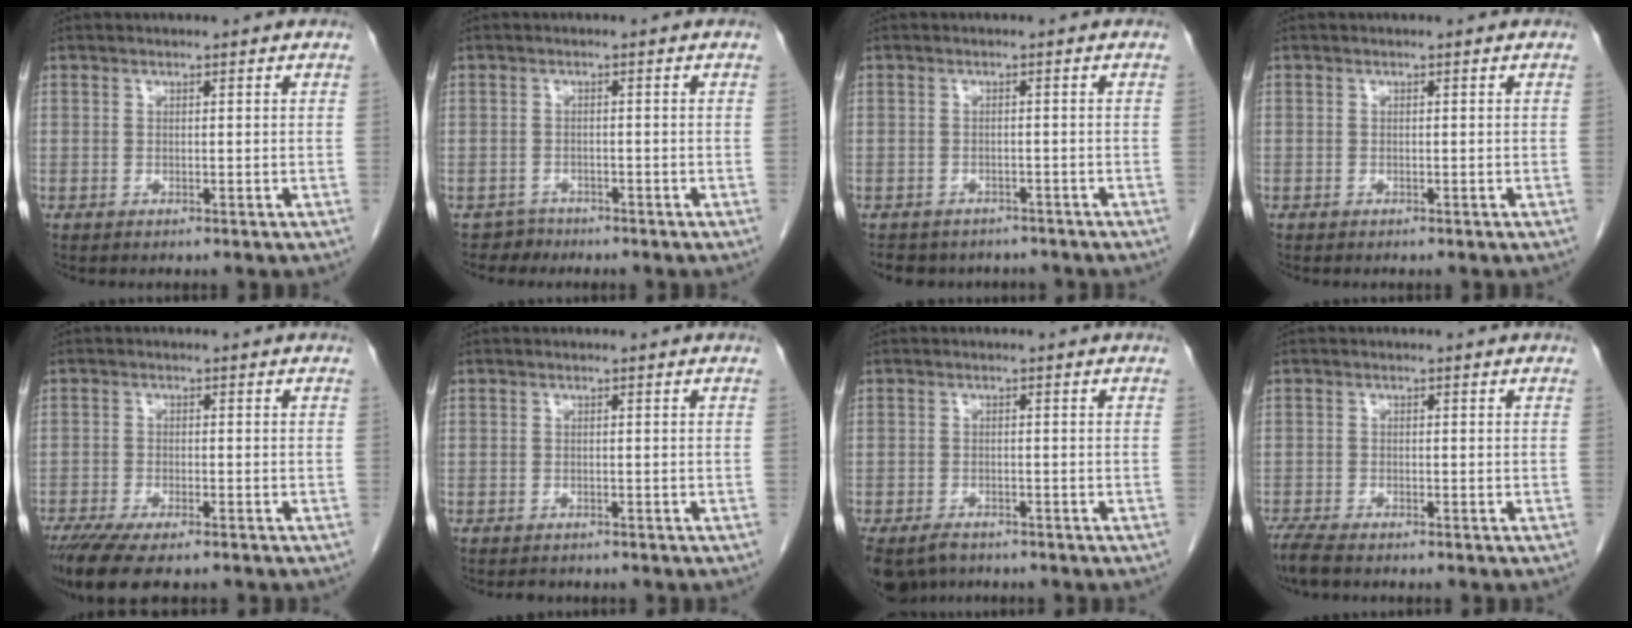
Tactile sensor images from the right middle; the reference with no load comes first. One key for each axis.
{"total": 1.7, "fx": -1.3, "fy": 0.7, "fz": -1.0, "tx": 0.015, "ty": 0.002, "tz": -0.023}
{"total": 6.9, "fx": -6.0, "fy": 3.3, "fz": 0.9, "tx": -0.010, "ty": 0.005, "tz": -0.071}
{"total": 0.0}
{"total": 8.9, "fx": -6.9, "fy": 2.1, "fz": 5.2, "tx": -0.083, "ty": -0.017, "tz": -0.111}
{"total": 1.4, "fx": -1.2, "fy": 0.7, "fz": -0.1, "tx": -0.003, "ty": 0.000, "tz": -0.020}
{"total": 7.1, "fx": -5.5, "fy": 3.5, "fz": 2.7, "tx": -0.054, "ty": -0.015, "tz": -0.088}
{"total": 3.6, "fx": -3.0, "fy": 0.6, "fz": 1.8, "tx": -0.042, "ty": -0.012, "tz": -0.054}